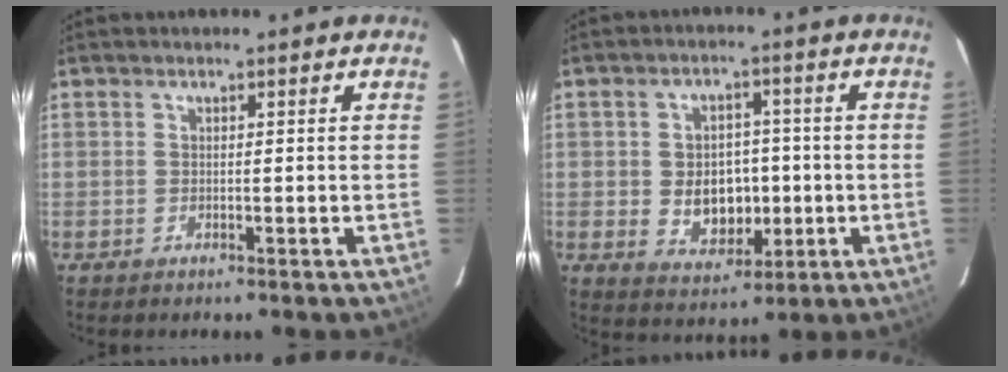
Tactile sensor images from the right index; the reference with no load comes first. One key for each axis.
{"total": 8.6, "fx": -1.0, "fy": 6.5, "fz": 5.6, "tx": -0.110, "ty": 0.005, "tz": 0.001}